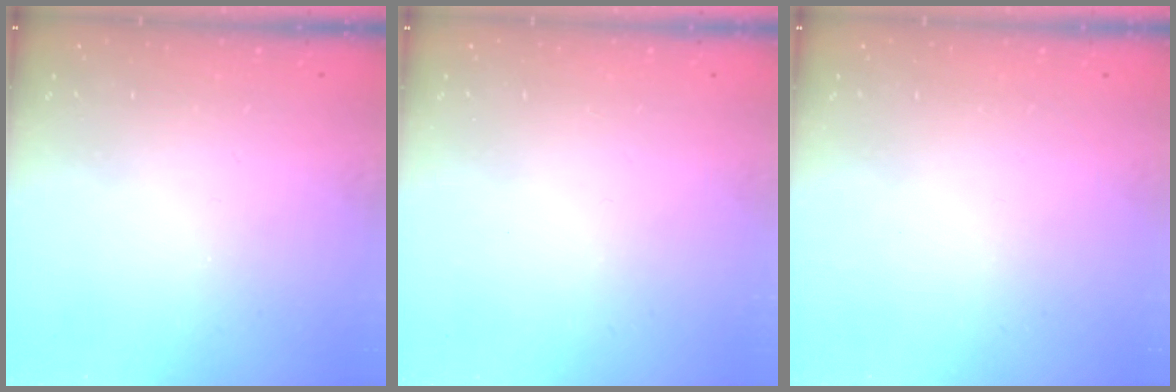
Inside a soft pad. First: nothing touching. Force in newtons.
{"total": 1.6, "press": 1.6, "slide": 0.1}
{"total": 1.7, "press": 1.7, "slide": 0.1}